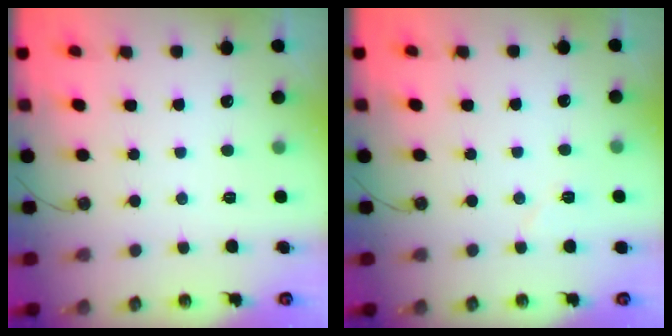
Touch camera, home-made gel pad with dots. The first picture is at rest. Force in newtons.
{"total": 4.3, "press": 3.8, "slide": 1.9}